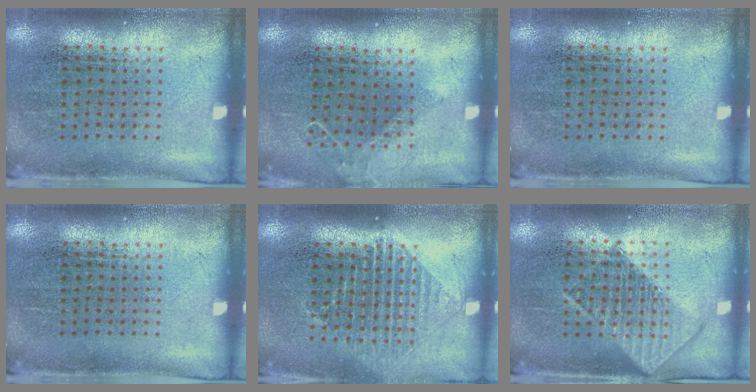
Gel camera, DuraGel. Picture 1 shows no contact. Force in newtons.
{"total": 0.8, "press": 0.8, "slide": 0.1}
{"total": 0.0}
{"total": 0.0}
{"total": 1.2, "press": 1.1, "slide": 0.6}
{"total": 1.4, "press": 1.4, "slide": 0.2}